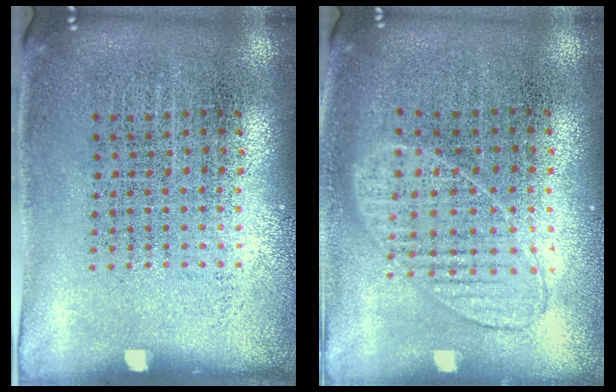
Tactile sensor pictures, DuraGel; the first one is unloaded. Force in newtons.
{"total": 0.9, "press": 0.9, "slide": 0.4}